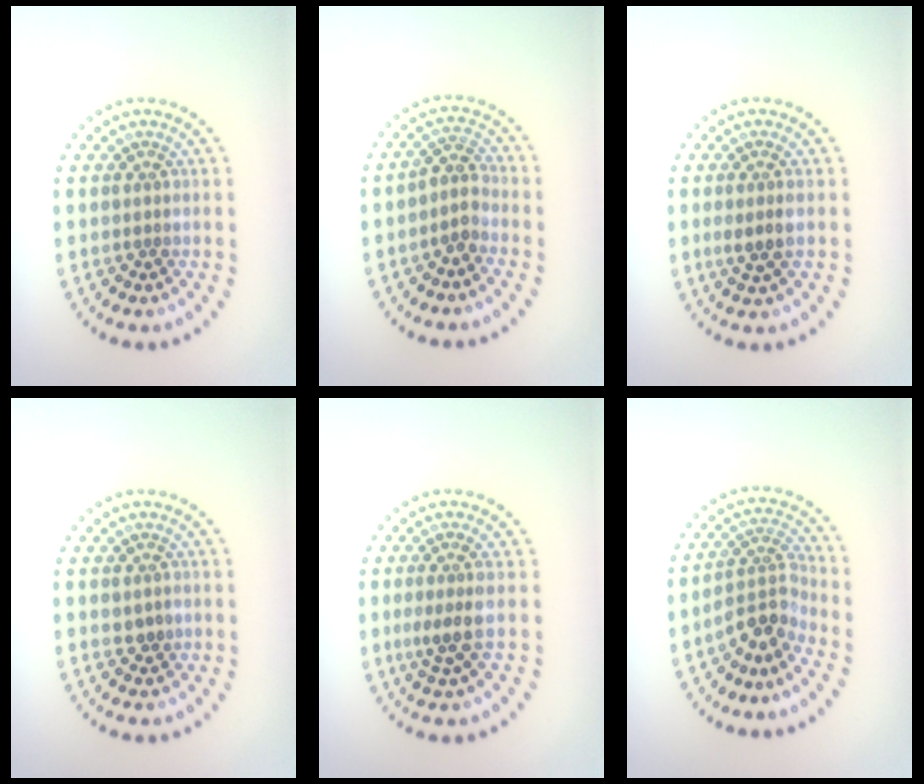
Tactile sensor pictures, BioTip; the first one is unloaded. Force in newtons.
{"total": 2.3, "press": 1.8, "slide": 1.5}
{"total": 2.0, "press": 1.7, "slide": 1.0}
{"total": 1.4, "press": 1.4, "slide": 0.1}
{"total": 2.6, "press": 2.0, "slide": 1.7}
{"total": 3.6, "press": 2.5, "slide": 2.6}